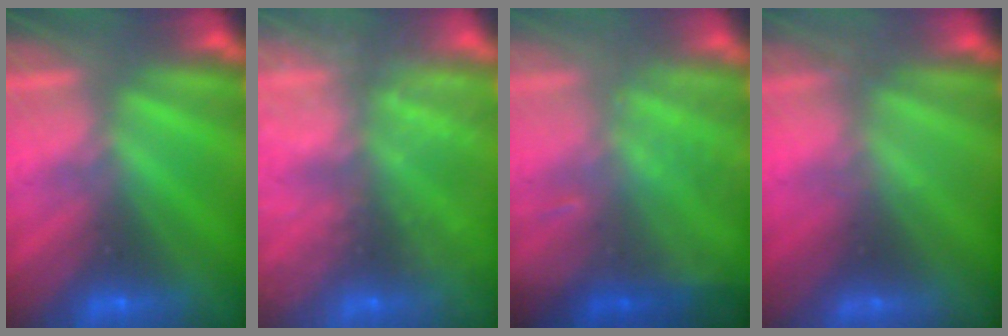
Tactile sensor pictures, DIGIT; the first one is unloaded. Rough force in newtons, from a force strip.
{"total": 7.7}
{"total": 2.5}
{"total": 2.3}